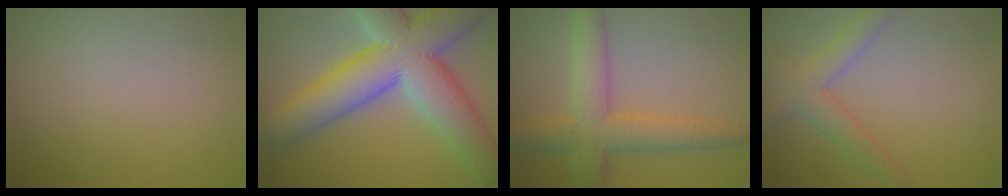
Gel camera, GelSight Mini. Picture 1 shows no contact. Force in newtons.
{"total": 13.1, "press": 13.1, "slide": 0.8}
{"total": 6.1, "press": 6.1, "slide": 0.2}
{"total": 3.4, "press": 3.4, "slide": 0.2}